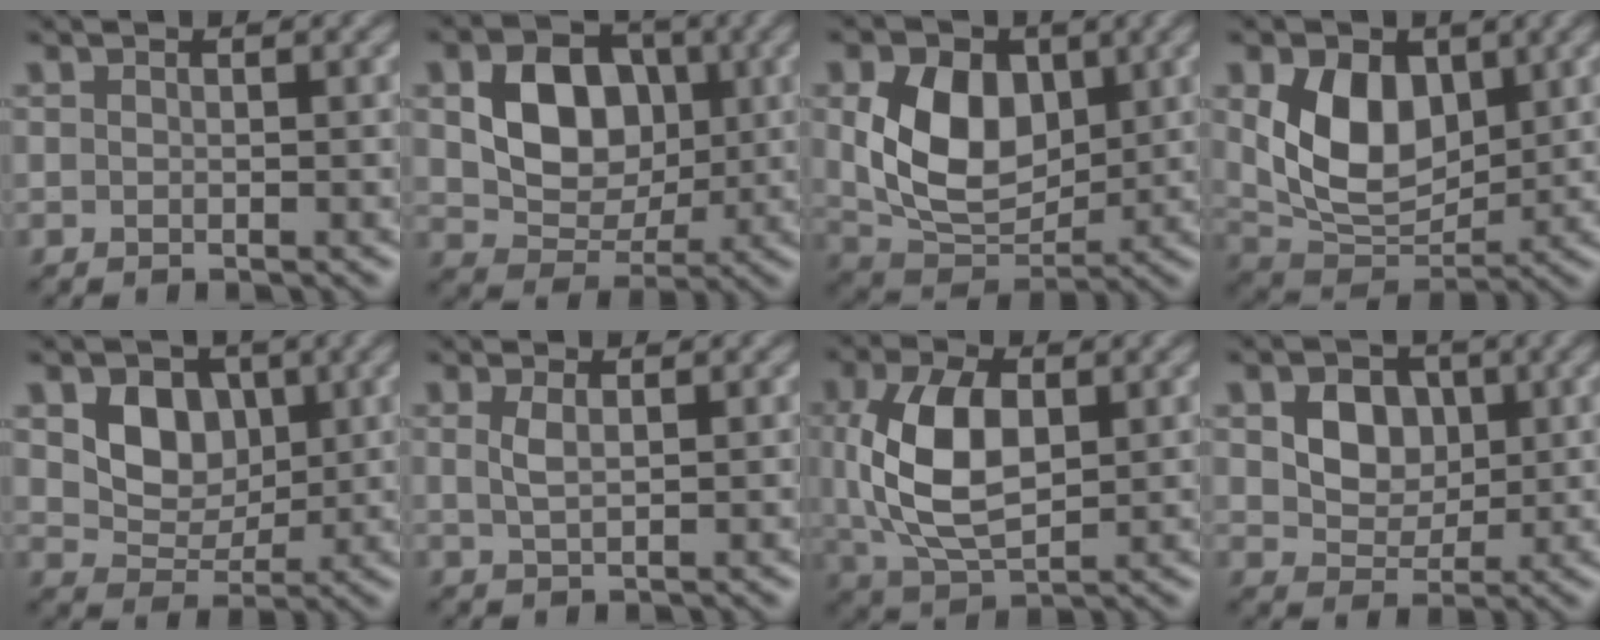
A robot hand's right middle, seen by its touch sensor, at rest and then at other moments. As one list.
[{"total": 6.4, "force": [1.0, 5.0, 3.9], "torque": [-0.080, -0.001, 0.015]}, {"total": 7.5, "force": [1.3, 5.3, 5.1], "torque": [-0.109, -0.006, 0.029]}, {"total": 6.8, "force": [1.7, 4.7, 4.7], "torque": [-0.094, -0.010, 0.037]}, {"total": 4.3, "force": [1.3, 3.4, 2.3], "torque": [-0.051, -0.006, 0.018]}, {"total": 1.2, "force": [0.4, 0.4, 1.1], "torque": [-0.029, -0.001, 0.011]}, {"total": 7.6, "force": [1.0, 4.3, 6.2], "torque": [-0.137, 0.004, 0.021]}, {"total": 4.1, "force": [1.1, 3.3, 2.3], "torque": [-0.052, -0.003, 0.009]}]